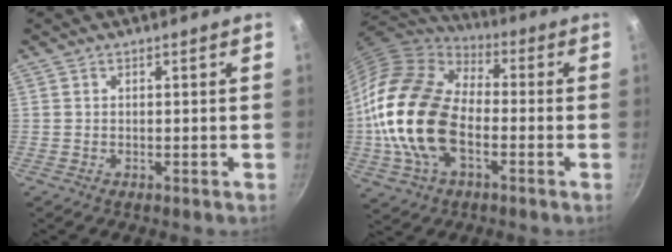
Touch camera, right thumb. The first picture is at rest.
{"total": 22.0, "force": [-3.6, 13.3, 17.2], "torque": [-0.350, 0.019, -0.074]}